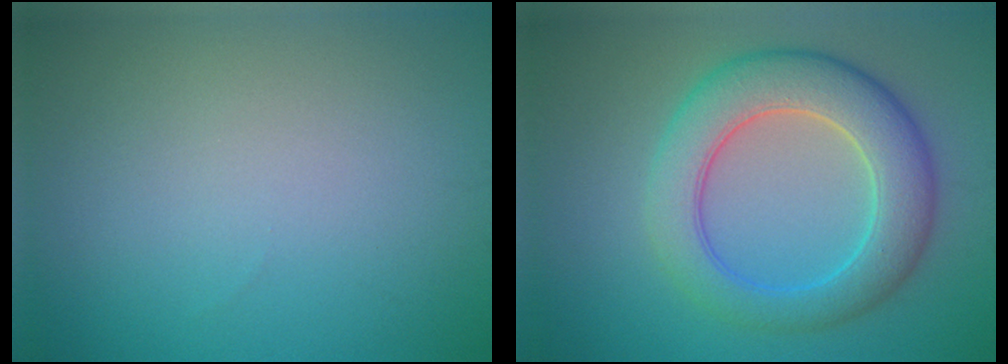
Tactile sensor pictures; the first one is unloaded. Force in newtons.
{"total": 7.5, "press": 7.5, "slide": 0.3}